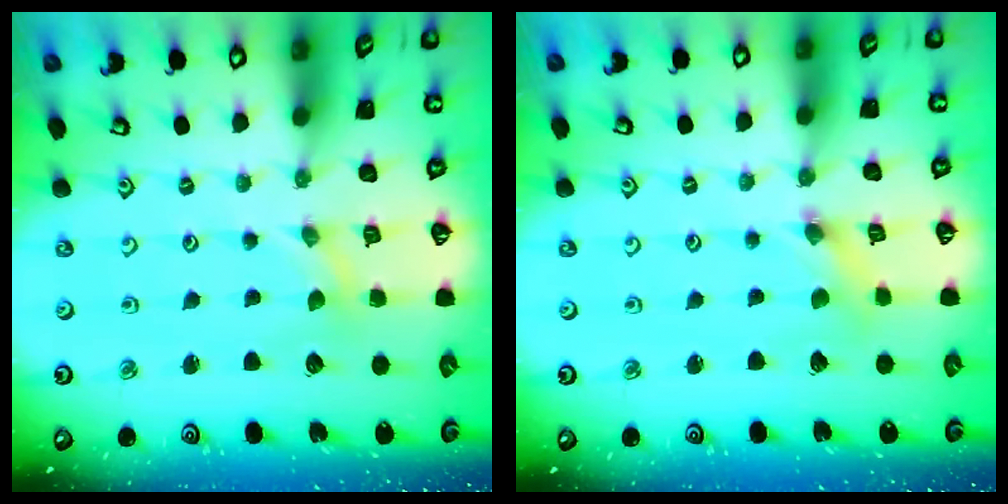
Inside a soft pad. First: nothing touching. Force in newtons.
{"total": 1.6, "press": 1.5, "slide": 0.3}